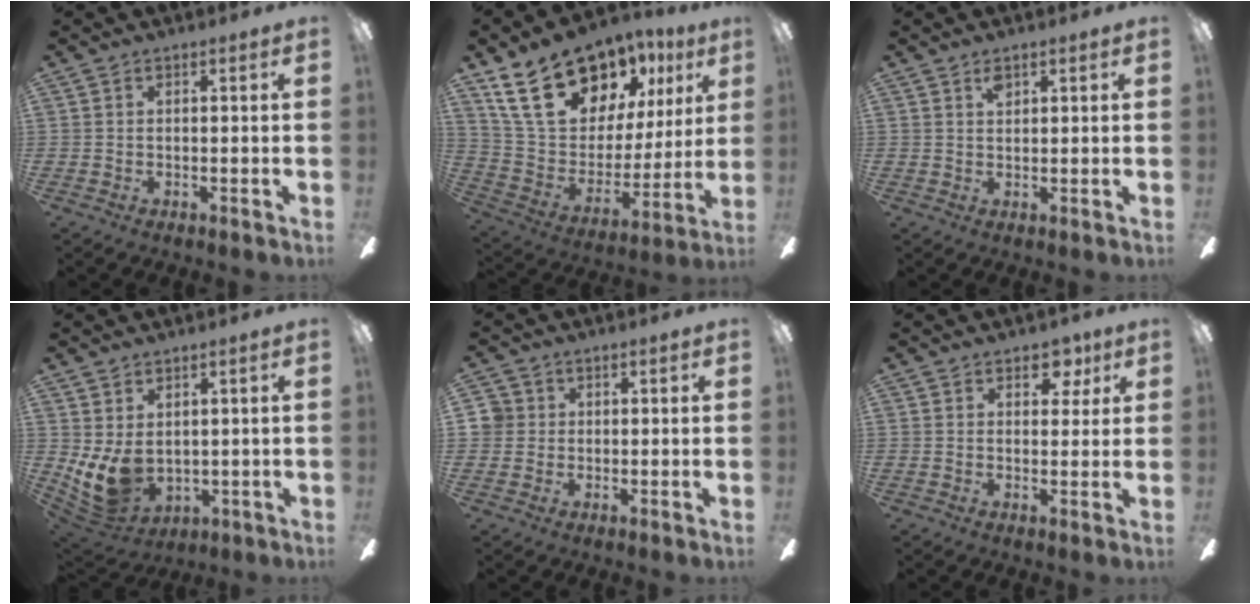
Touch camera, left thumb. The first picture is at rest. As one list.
[{"total": 23.3, "force": [15.6, 13.2, 11.3], "torque": [-0.203, -0.084, 0.294]}, {"total": 2.4, "force": [1.7, 1.0, 1.3], "torque": [-0.022, -0.002, 0.029]}, {"total": 9.3, "force": [1.1, 6.7, 6.3], "torque": [-0.138, -0.021, 0.025]}, {"total": 3.4, "force": [0.5, 3.3, 0.7], "torque": [-0.012, 0.007, 0.009]}, {"total": 5.5, "force": [3.2, 3.6, 2.7], "torque": [-0.014, -0.009, 0.050]}]